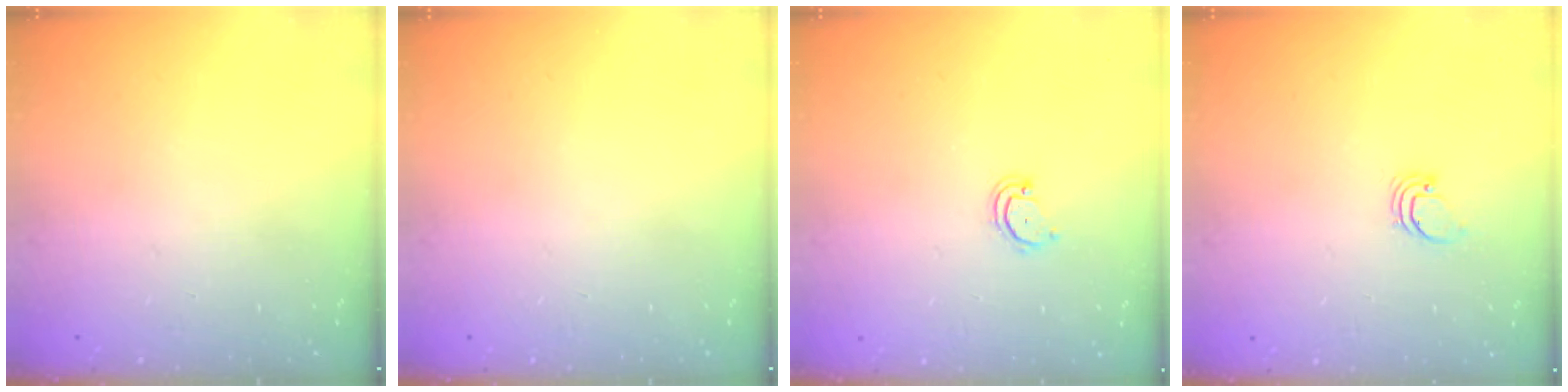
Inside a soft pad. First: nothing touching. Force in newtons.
{"total": 0.0}
{"total": 3.3, "press": 3.3, "slide": 0.2}
{"total": 0.9, "press": 0.9, "slide": 0.1}